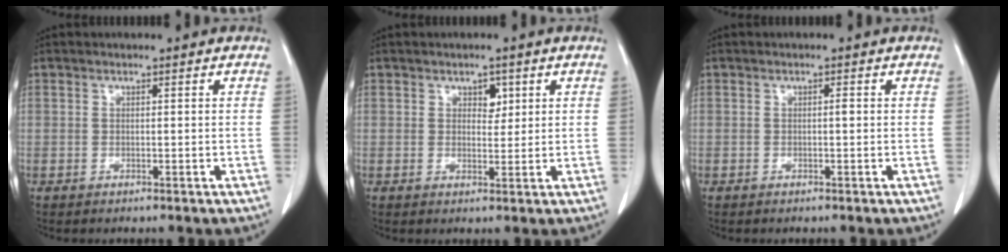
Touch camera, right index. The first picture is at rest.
{"total": 2.5, "force": [1.2, 1.5, 1.5], "torque": [-0.016, 0.001, 0.019]}
{"total": 0.6, "force": [0.0, 0.1, 0.6], "torque": [-0.010, 0.001, -0.001]}